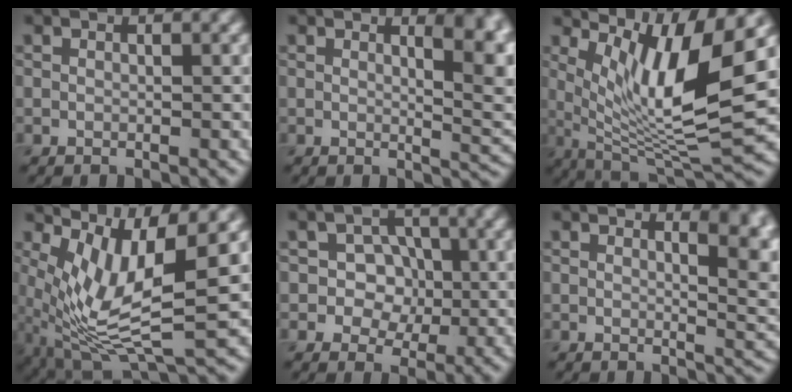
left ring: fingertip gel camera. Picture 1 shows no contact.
{"total": 6.1, "force": [2.2, 2.4, 5.2], "torque": [-0.031, 0.000, 0.031]}
{"total": 10.4, "force": [3.2, 2.6, 9.5], "torque": [-0.156, -0.012, 0.065]}
{"total": 8.9, "force": [1.7, 2.8, 8.2], "torque": [-0.171, -0.011, 0.037]}
{"total": 4.5, "force": [0.0, 3.9, 2.2], "torque": [-0.009, 0.006, -0.025]}
{"total": 5.6, "force": [2.4, 2.3, 4.5], "torque": [-0.024, 0.000, 0.036]}